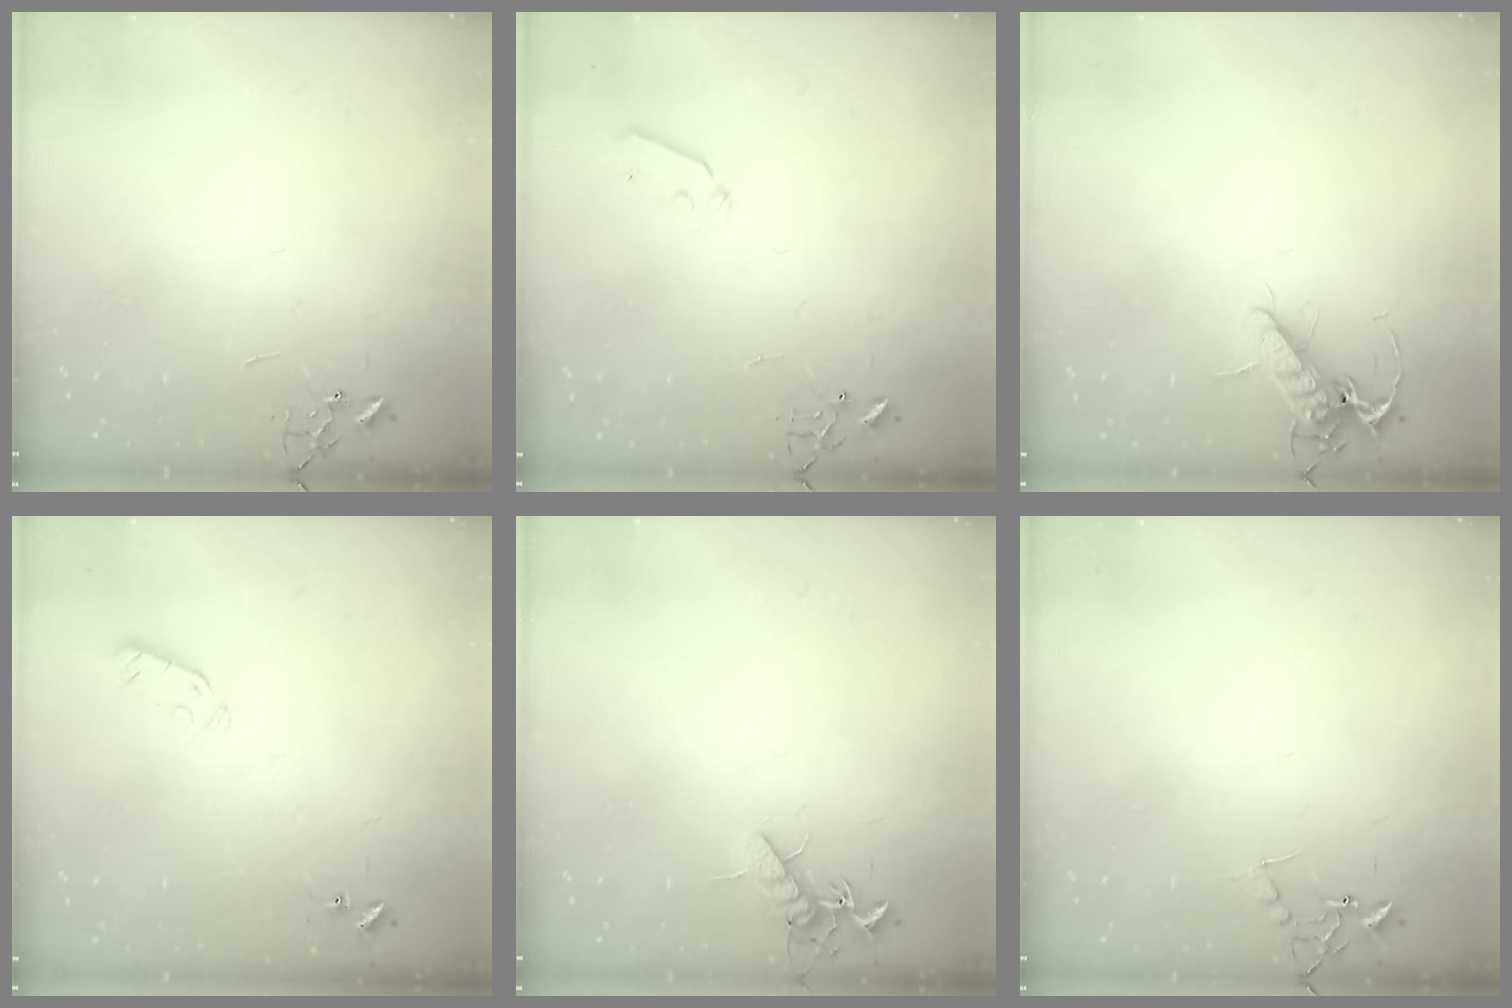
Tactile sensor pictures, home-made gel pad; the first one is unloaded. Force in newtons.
{"total": 4.5, "press": 4.4, "slide": 0.6}
{"total": 10.9, "press": 10.8, "slide": 1.6}
{"total": 3.0, "press": 2.9, "slide": 0.7}
{"total": 8.3, "press": 8.2, "slide": 1.0}
{"total": 6.9, "press": 6.9, "slide": 0.4}